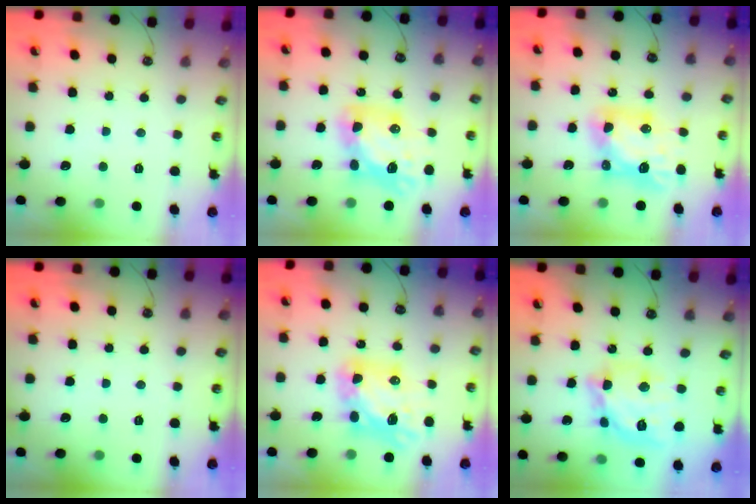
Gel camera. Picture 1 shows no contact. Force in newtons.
{"total": 12.8, "press": 12.7, "slide": 1.3}
{"total": 10.4, "press": 10.3, "slide": 1.0}
{"total": 0.0}
{"total": 10.4, "press": 10.3, "slide": 0.9}
{"total": 17.2, "press": 17.2, "slide": 1.2}